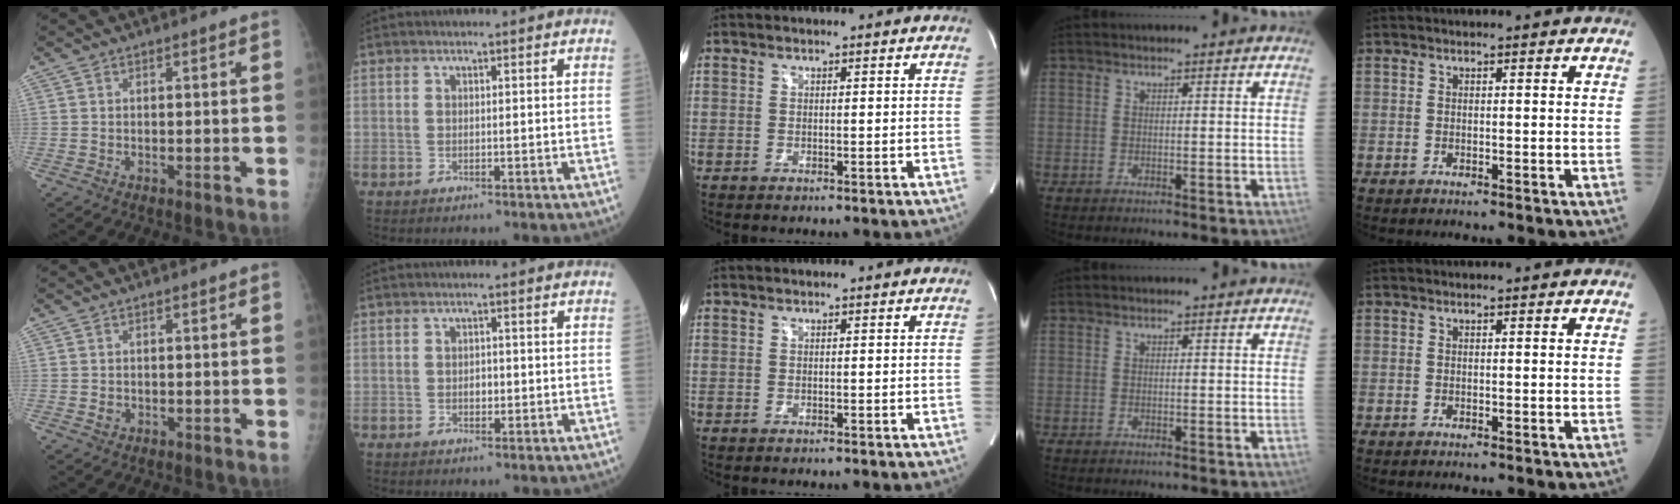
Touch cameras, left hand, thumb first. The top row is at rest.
{"thumb": {"total": 1.0, "force": [-0.1, 0.9, 0.5], "torque": [-0.005, 0.001, 0.001]}, "index": {"total": 1.4, "force": [-0.2, 0.9, 1.0], "torque": [-0.016, 0.002, -0.001]}}